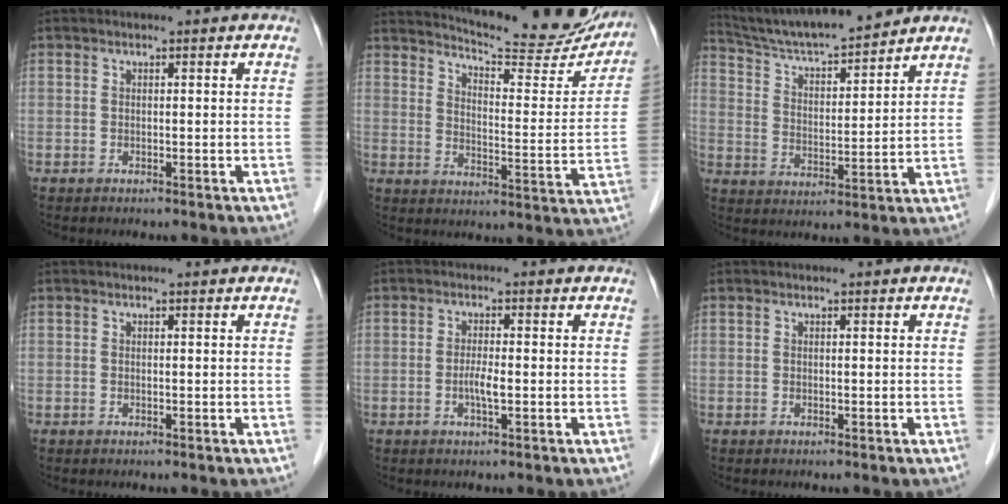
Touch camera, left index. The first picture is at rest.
{"total": 20.8, "force": [19.2, 3.0, 7.4], "torque": [-0.100, -0.055, 0.238]}
{"total": 14.1, "force": [13.0, 0.8, 5.4], "torque": [-0.098, 0.009, 0.222]}
{"total": 0.0}
{"total": 2.4, "force": [-0.6, 0.3, 2.3], "torque": [-0.046, 0.000, -0.011]}
{"total": 0.0}